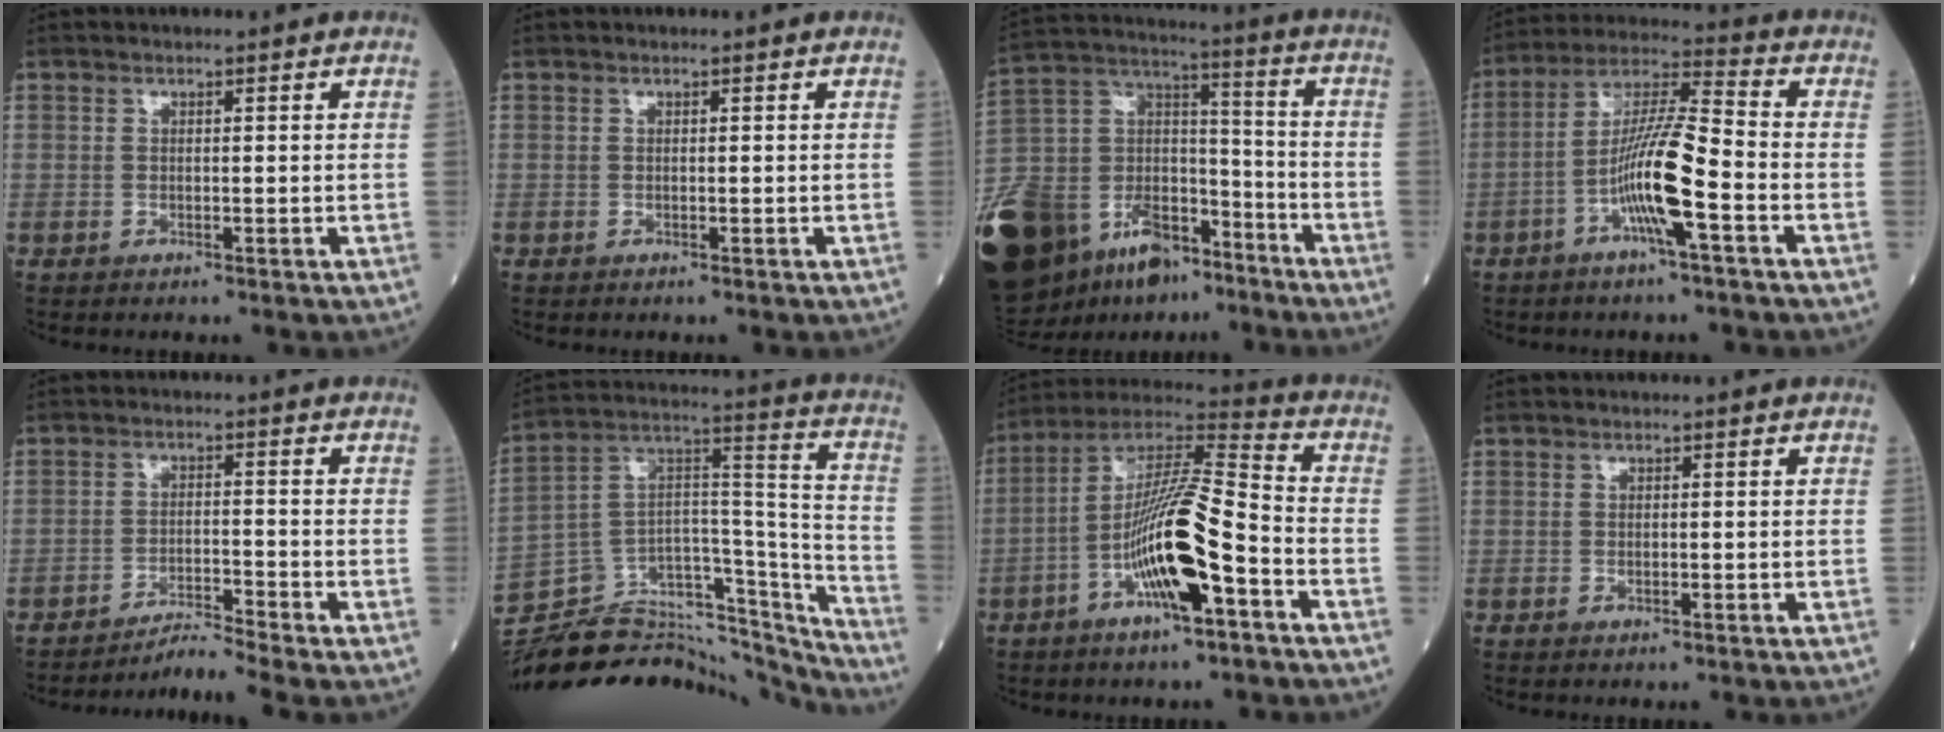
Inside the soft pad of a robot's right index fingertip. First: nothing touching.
{"total": 0.0}
{"total": 34.8, "force": [-21.3, 18.3, 20.6], "torque": [-0.521, -0.041, -0.365]}
{"total": 11.2, "force": [-3.9, 0.4, 10.5], "torque": [-0.207, 0.009, -0.073]}
{"total": 4.4, "force": [-3.7, -2.3, 0.0], "torque": [-0.005, -0.014, -0.067]}
{"total": 31.9, "force": [-29.7, 6.1, 10.0], "torque": [-0.127, 0.015, -0.437]}
{"total": 15.3, "force": [-5.4, 2.4, 14.2], "torque": [-0.271, 0.009, -0.094]}
{"total": 0.5, "force": [-0.1, 0.3, 0.4], "torque": [-0.010, -0.001, -0.001]}